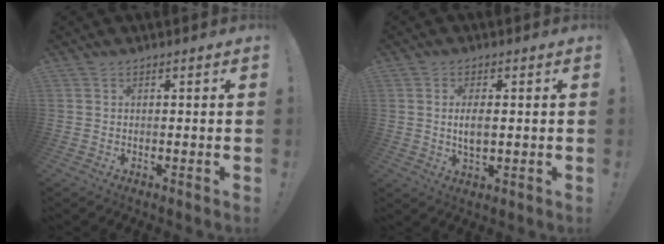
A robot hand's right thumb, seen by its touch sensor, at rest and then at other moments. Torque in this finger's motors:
{"motor_torque": [-0.38, 0.33, 0.15, 0.26, 0.06]}